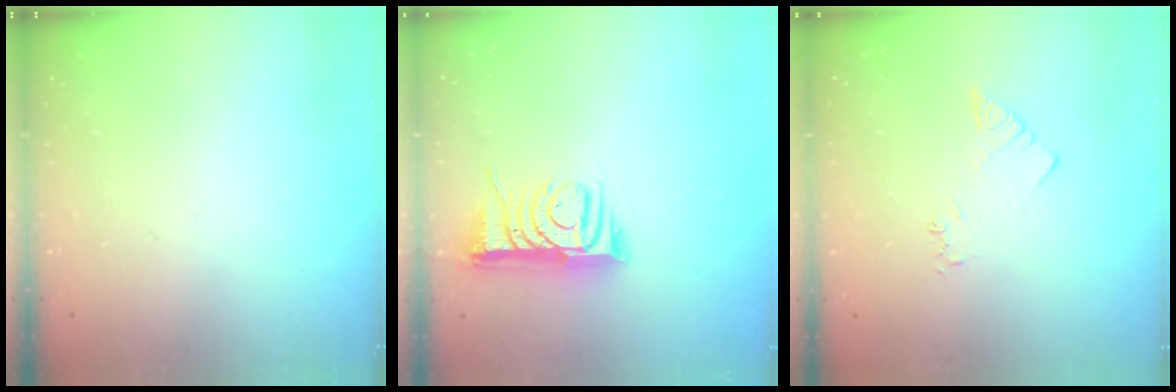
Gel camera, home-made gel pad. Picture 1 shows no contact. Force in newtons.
{"total": 8.0, "press": 8.0, "slide": 0.4}
{"total": 2.3, "press": 2.3, "slide": 0.3}